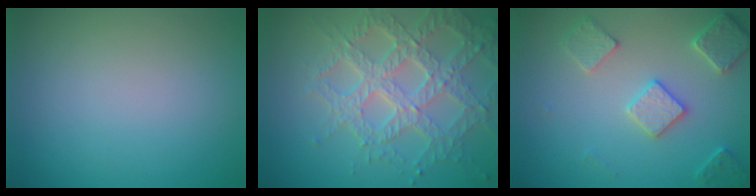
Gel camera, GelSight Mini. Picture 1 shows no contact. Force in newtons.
{"total": 7.2, "press": 5.3, "slide": 4.9}
{"total": 3.7, "press": 3.4, "slide": 1.4}